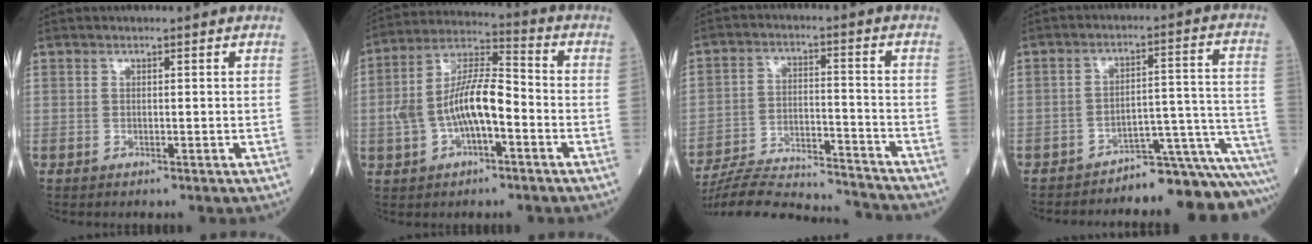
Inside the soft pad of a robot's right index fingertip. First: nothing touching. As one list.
[{"total": 11.5, "force": [-2.2, 4.0, 10.6], "torque": [-0.218, 0.026, -0.038]}, {"total": 18.8, "force": [-18.1, 1.9, 4.9], "torque": [-0.110, 0.003, -0.276]}, {"total": 14.7, "force": [-14.5, -0.6, 2.3], "torque": [0.021, 0.050, -0.186]}]